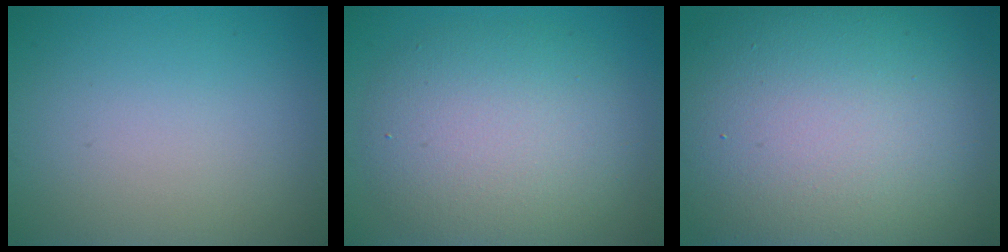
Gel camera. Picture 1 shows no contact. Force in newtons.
{"total": 7.1, "press": 7.0, "slide": 0.5}
{"total": 17.8, "press": 17.8, "slide": 0.6}